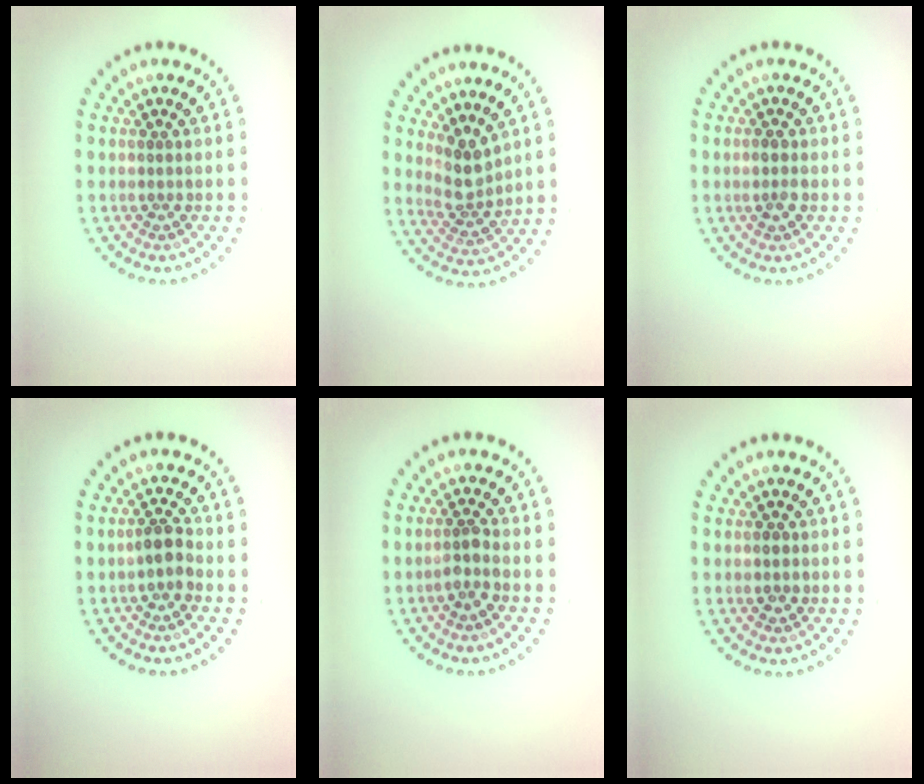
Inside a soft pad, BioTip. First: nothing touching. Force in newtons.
{"total": 2.7, "press": 2.2, "slide": 1.6}
{"total": 1.3, "press": 1.3, "slide": 0.2}
{"total": 1.9, "press": 1.6, "slide": 1.0}
{"total": 1.6, "press": 1.4, "slide": 0.9}
{"total": 1.0, "press": 1.0, "slide": 0.2}